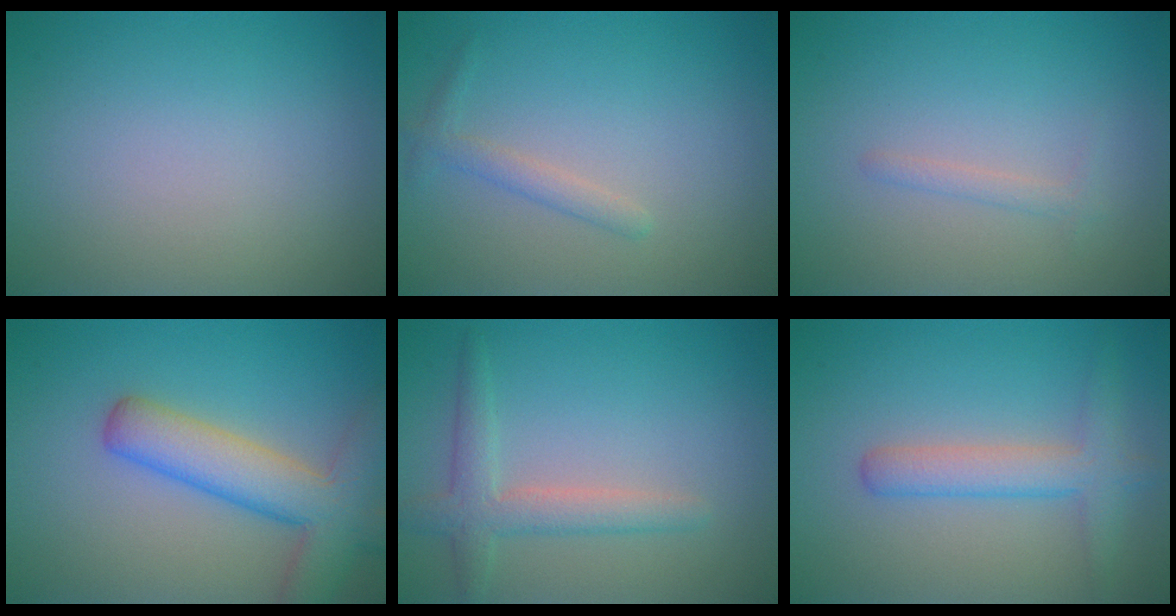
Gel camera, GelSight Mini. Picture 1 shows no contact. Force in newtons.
{"total": 1.5, "press": 1.5, "slide": 0.1}
{"total": 1.0, "press": 1.0, "slide": 0.0}
{"total": 6.9, "press": 6.9, "slide": 0.5}
{"total": 3.0, "press": 3.0, "slide": 0.1}
{"total": 3.4, "press": 3.4, "slide": 0.1}